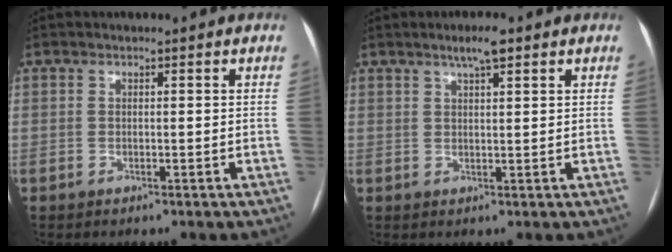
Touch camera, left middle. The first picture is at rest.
{"total": 3.4, "force": [2.2, 0.4, 2.5], "torque": [-0.048, 0.006, 0.037]}